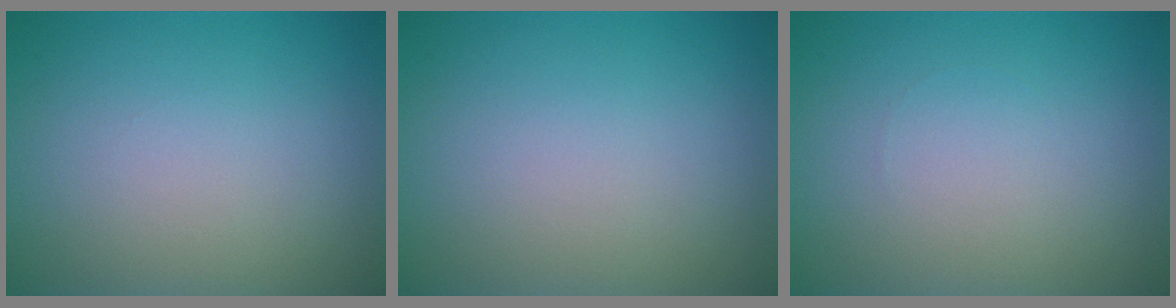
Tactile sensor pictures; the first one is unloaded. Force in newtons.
{"total": 0.0}
{"total": 0.0}